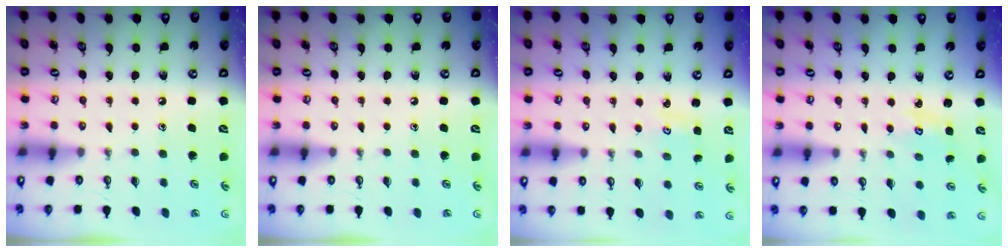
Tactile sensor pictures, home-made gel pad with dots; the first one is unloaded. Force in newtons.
{"total": 0.0}
{"total": 2.0, "press": 2.0, "slide": 0.3}
{"total": 2.7, "press": 2.7, "slide": 0.3}